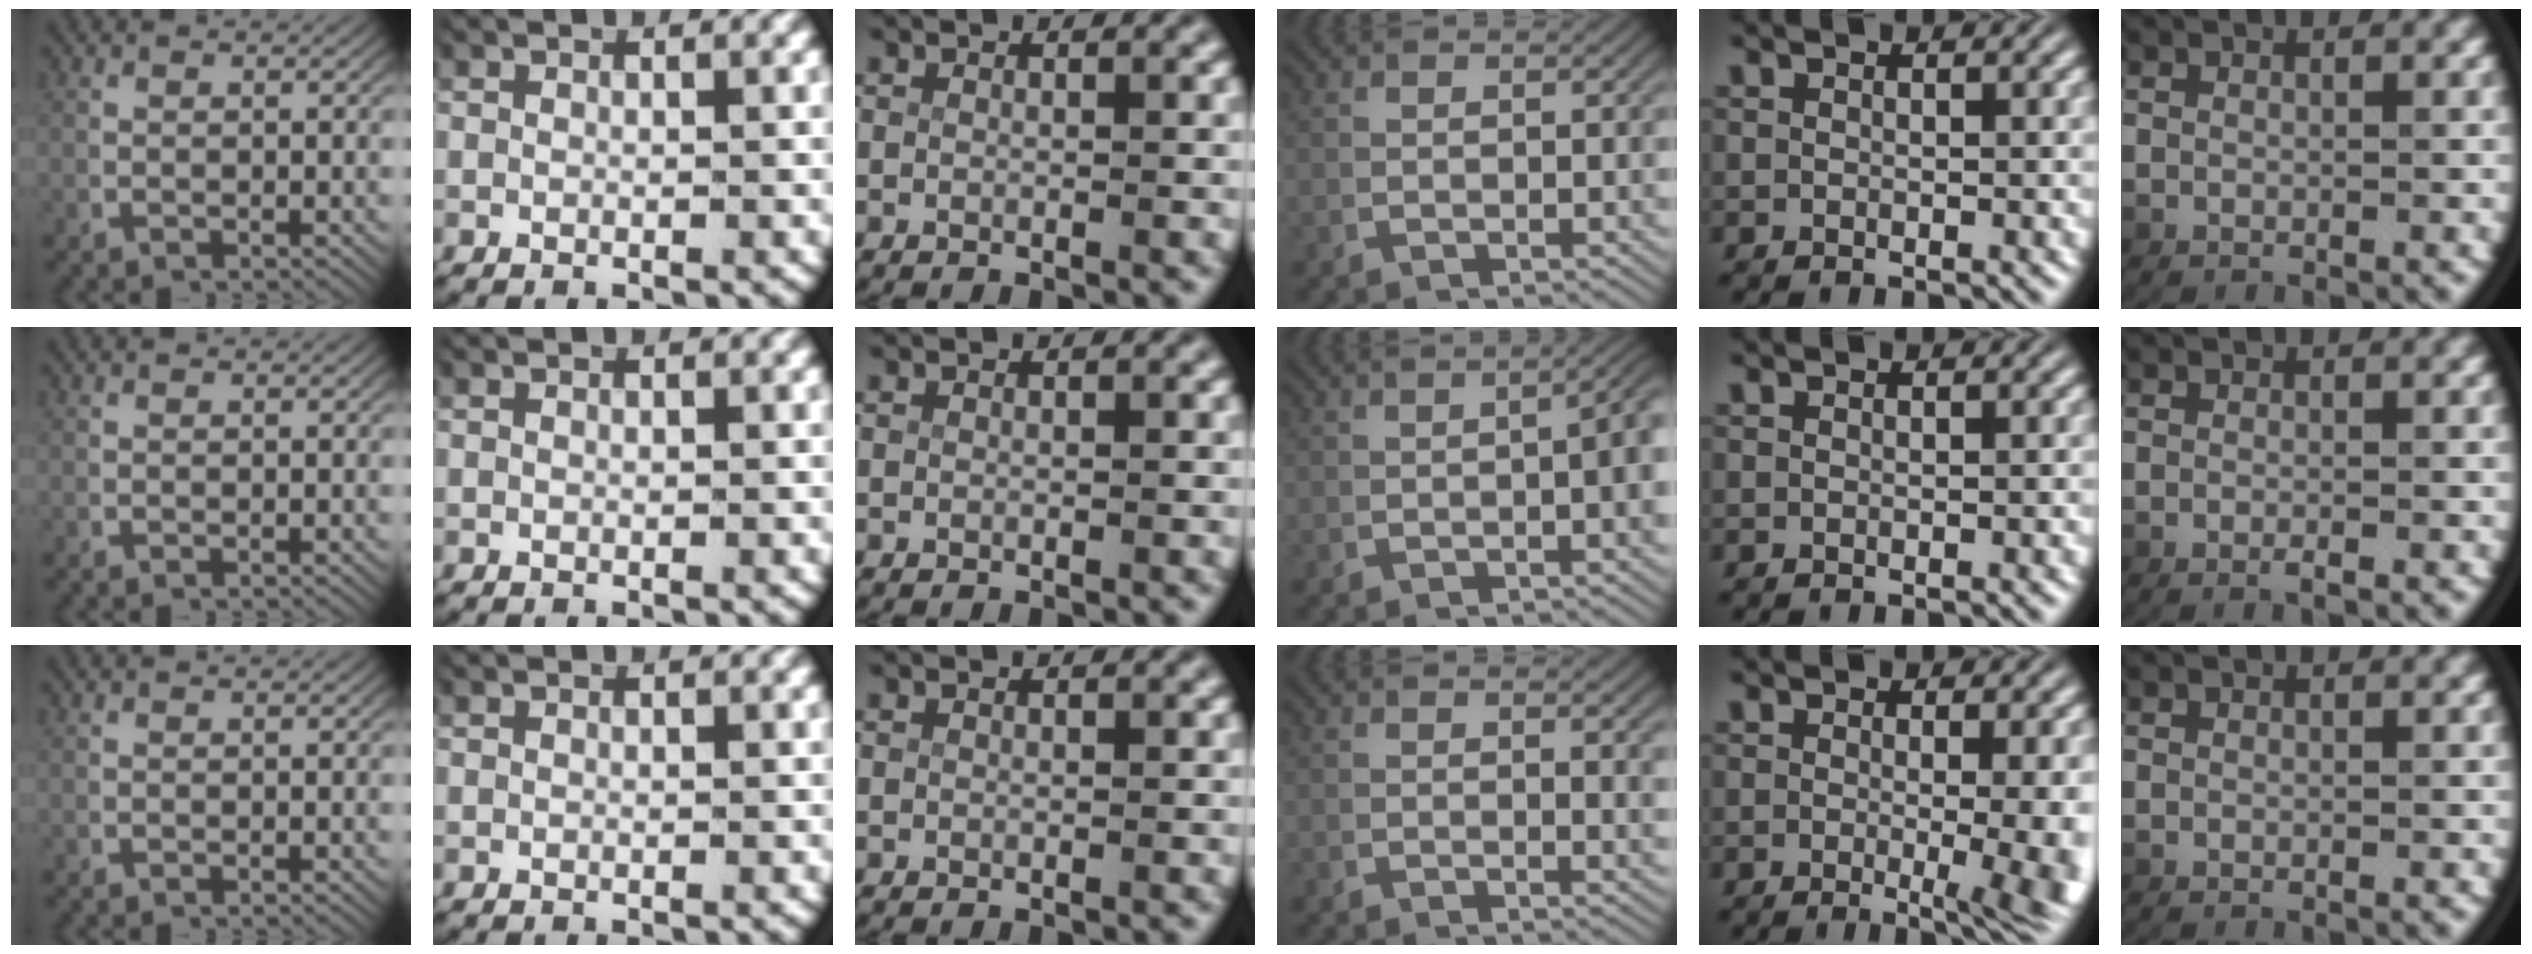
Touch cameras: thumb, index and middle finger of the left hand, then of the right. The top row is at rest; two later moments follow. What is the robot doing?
{"motion": "lift_and_place", "object": "keyboard"}